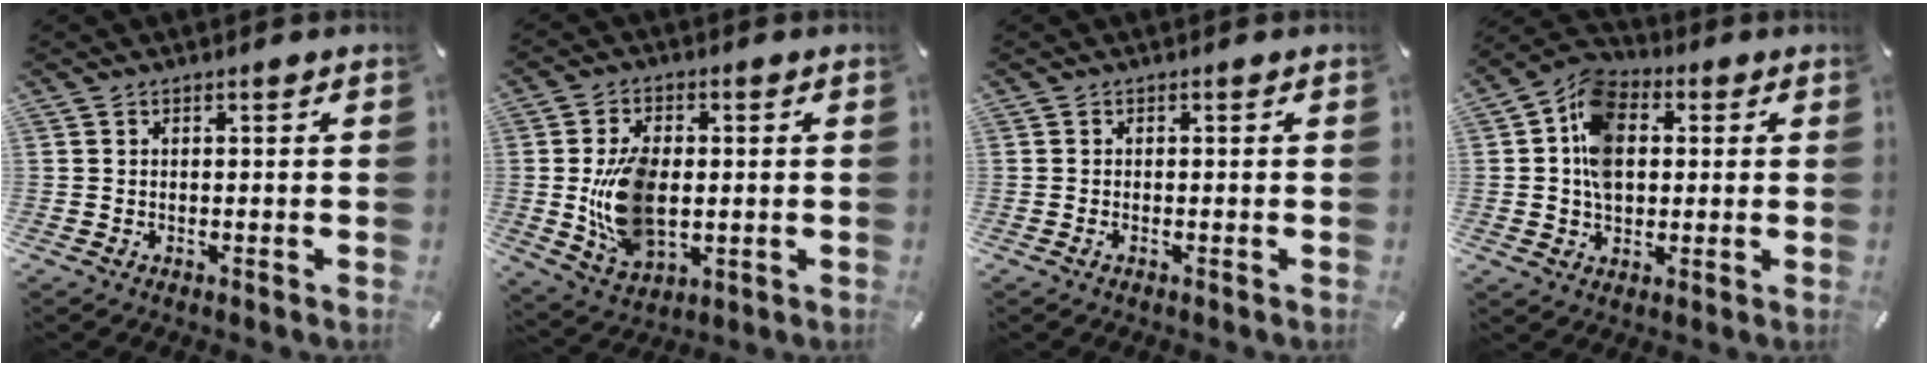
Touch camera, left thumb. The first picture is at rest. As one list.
[{"total": 13.7, "force": [-0.5, 8.9, 10.4], "torque": [-0.230, -0.005, -0.006]}, {"total": 0.6, "force": [-0.2, 0.1, 0.5], "torque": [-0.010, -0.003, -0.003]}, {"total": 11.2, "force": [1.2, 8.8, 6.9], "torque": [-0.142, 0.017, 0.024]}]